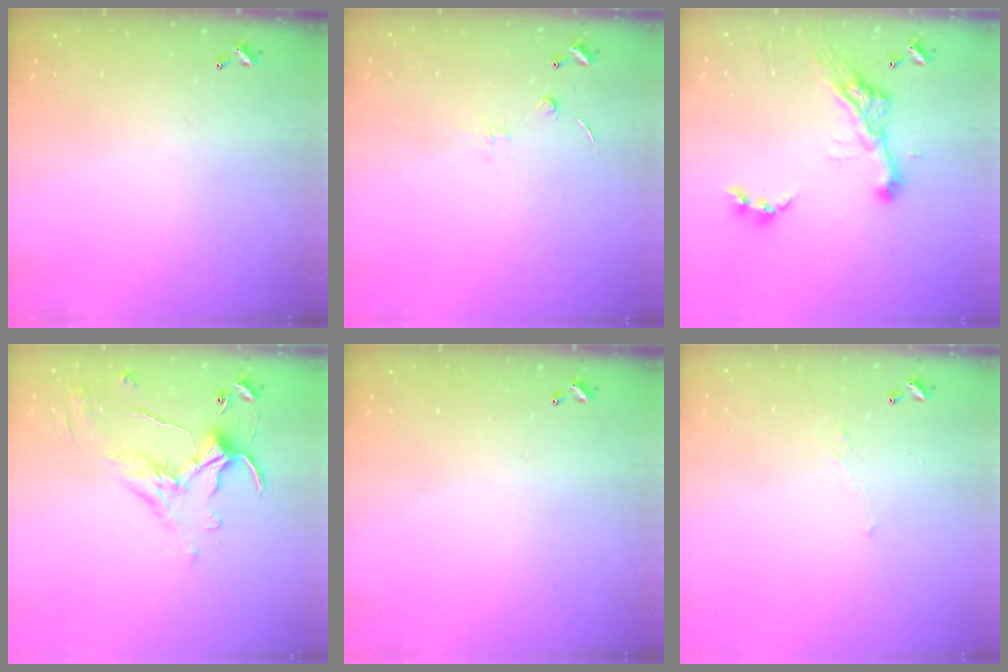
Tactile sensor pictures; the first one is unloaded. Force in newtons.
{"total": 1.3, "press": 1.2, "slide": 0.5}
{"total": 11.0, "press": 10.9, "slide": 1.4}
{"total": 1.1, "press": 0.4, "slide": 1.0}
{"total": 0.0}
{"total": 1.3, "press": 1.1, "slide": 0.7}